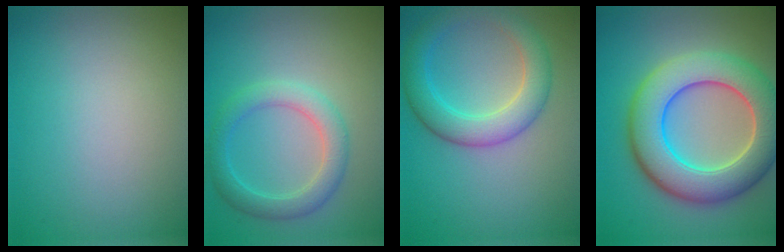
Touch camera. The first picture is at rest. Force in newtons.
{"total": 3.4, "press": 3.4, "slide": 0.2}
{"total": 4.8, "press": 4.8, "slide": 0.1}
{"total": 10.0, "press": 10.0, "slide": 0.4}